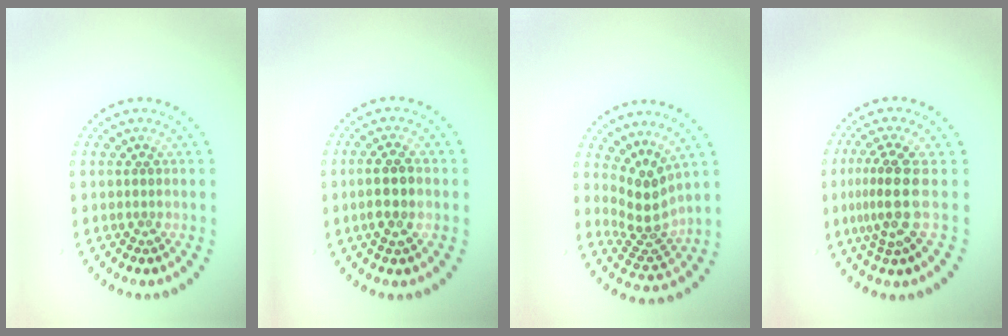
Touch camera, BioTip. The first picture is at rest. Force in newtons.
{"total": 2.6, "press": 2.6, "slide": 0.7}
{"total": 3.6, "press": 2.6, "slide": 2.4}
{"total": 3.6, "press": 2.6, "slide": 2.5}